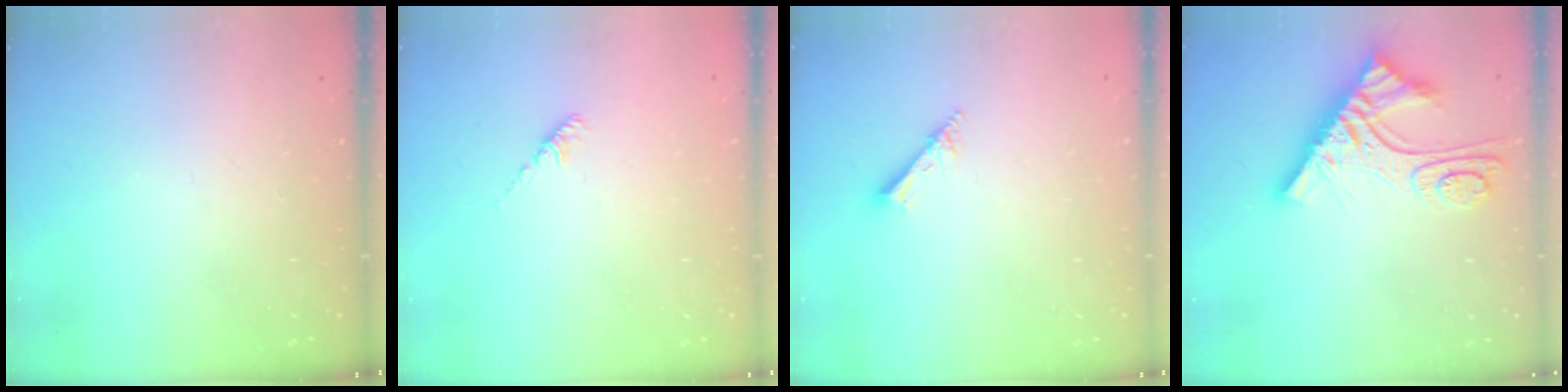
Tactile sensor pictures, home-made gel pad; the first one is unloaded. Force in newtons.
{"total": 2.2, "press": 2.1, "slide": 0.6}
{"total": 2.5, "press": 2.5, "slide": 0.2}
{"total": 11.5, "press": 11.4, "slide": 1.0}